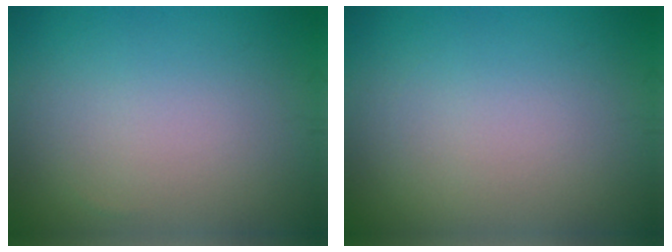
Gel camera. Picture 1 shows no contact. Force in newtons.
{"total": 0.0}